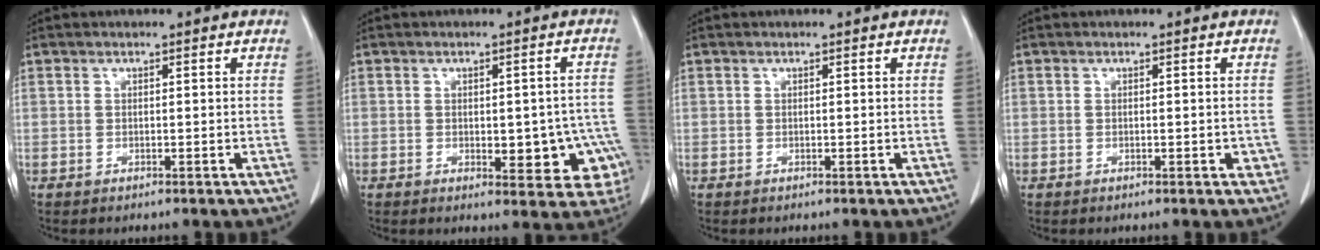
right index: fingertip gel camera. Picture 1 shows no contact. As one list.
[{"total": 9.8, "force": [-2.6, 4.7, 8.2], "torque": [-0.080, 0.011, -0.024]}, {"total": 0.0}, {"total": 1.3, "force": [-0.2, 0.9, 1.0], "torque": [-0.004, 0.001, -0.001]}]